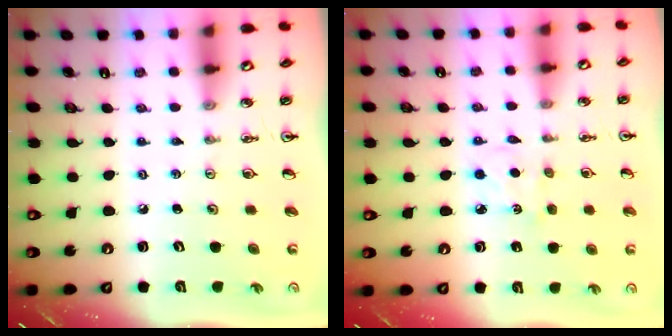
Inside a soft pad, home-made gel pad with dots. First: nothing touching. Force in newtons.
{"total": 6.1, "press": 6.1, "slide": 0.5}